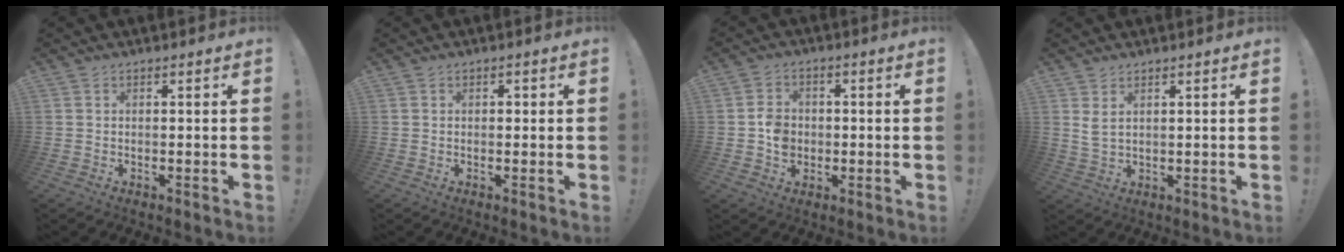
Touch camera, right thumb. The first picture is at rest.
{"total": 0.9, "force": [-0.2, 0.8, 0.2], "torque": [-0.004, 0.003, -0.006]}
{"total": 6.8, "force": [-1.2, 5.8, 3.2], "torque": [-0.041, 0.019, -0.014]}
{"total": 3.2, "force": [1.6, 1.3, 2.4], "torque": [-0.047, -0.004, 0.031]}